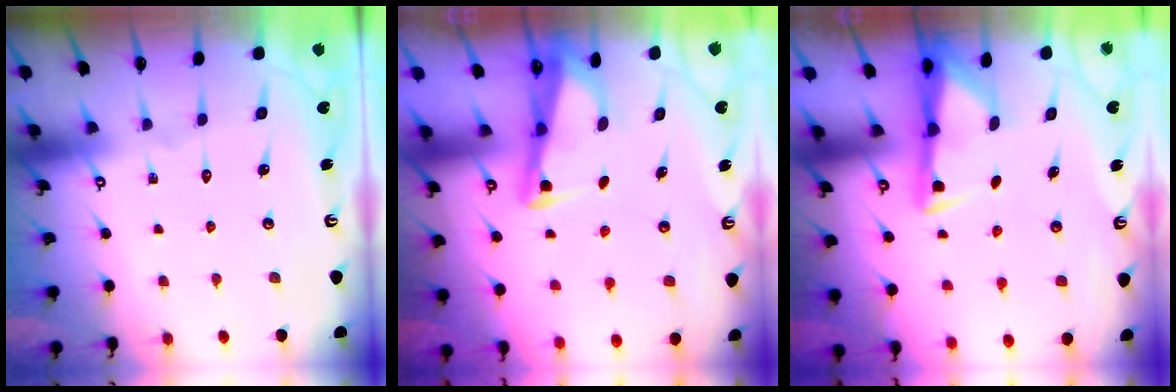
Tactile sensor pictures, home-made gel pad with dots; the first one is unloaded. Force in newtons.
{"total": 2.7, "press": 2.7, "slide": 0.2}
{"total": 2.8, "press": 2.8, "slide": 0.5}